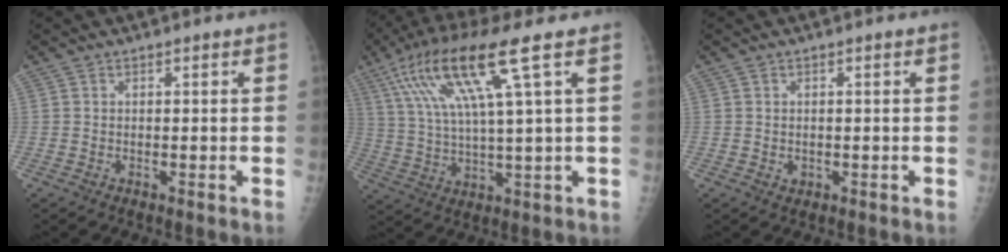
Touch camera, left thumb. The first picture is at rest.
{"total": 15.8, "force": [6.7, 1.3, 14.2], "torque": [-0.297, -0.002, 0.124]}
{"total": 1.0, "force": [-0.1, 0.9, 0.5], "torque": [-0.007, 0.000, 0.002]}